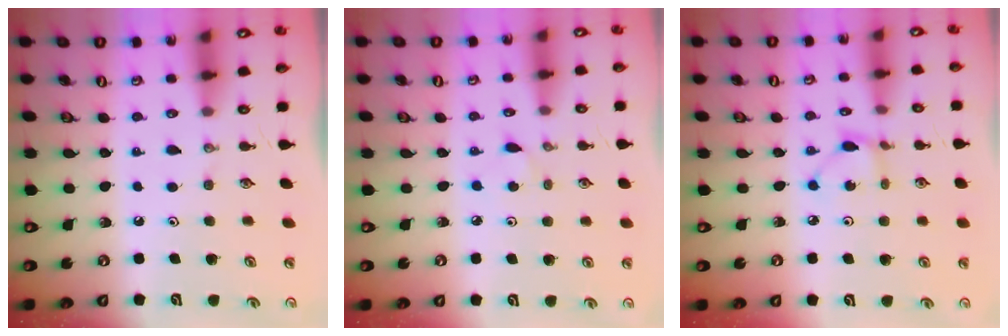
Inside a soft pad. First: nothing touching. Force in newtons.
{"total": 2.9, "press": 2.9, "slide": 0.1}
{"total": 2.4, "press": 2.4, "slide": 0.2}